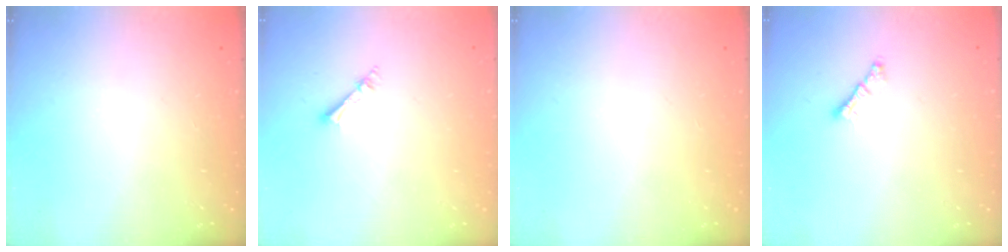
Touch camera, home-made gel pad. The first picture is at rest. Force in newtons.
{"total": 2.6, "press": 2.6, "slide": 0.3}
{"total": 0.0}
{"total": 0.8, "press": 0.7, "slide": 0.4}